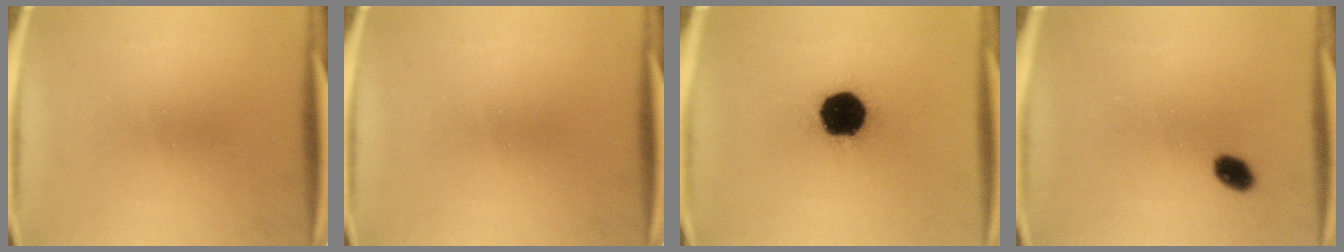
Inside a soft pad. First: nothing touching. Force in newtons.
{"total": 0.0}
{"total": 18.2}
{"total": 3.5}